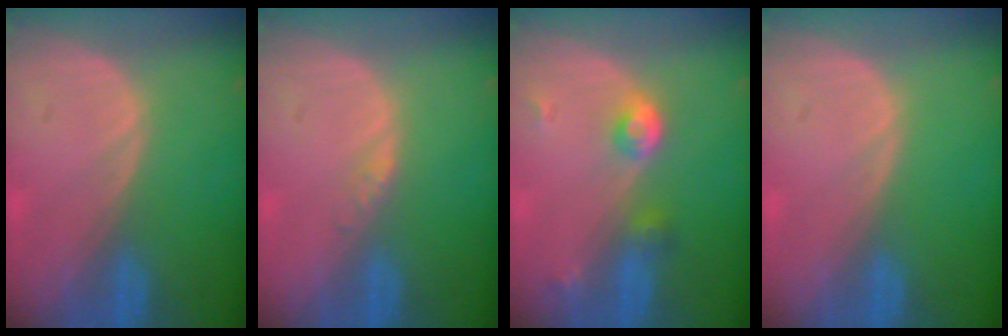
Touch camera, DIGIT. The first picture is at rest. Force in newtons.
{"total": 1.1, "press": 1.1, "slide": 0.1}
{"total": 3.8, "press": 3.6, "slide": 1.2}
{"total": 0.0}